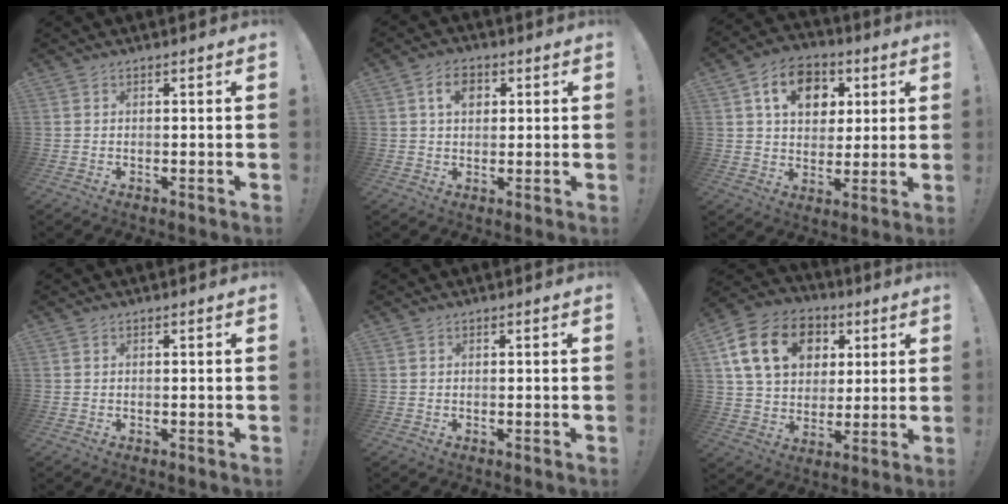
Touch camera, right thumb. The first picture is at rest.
{"total": 5.6, "force": [1.8, 3.5, 4.0], "torque": [-0.061, 0.003, 0.030]}
{"total": 13.9, "force": [5.2, 10.3, 7.8], "torque": [-0.119, -0.004, 0.099]}
{"total": 0.0}
{"total": 0.0}
{"total": 19.7, "force": [6.8, 14.6, 11.3], "torque": [-0.186, -0.010, 0.133]}